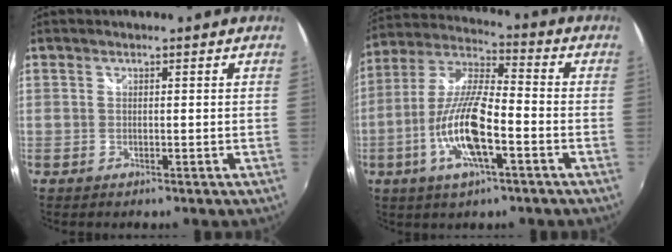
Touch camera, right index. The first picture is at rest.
{"total": 14.1, "force": [-5.0, 3.6, 12.6], "torque": [-0.262, -0.007, -0.098]}